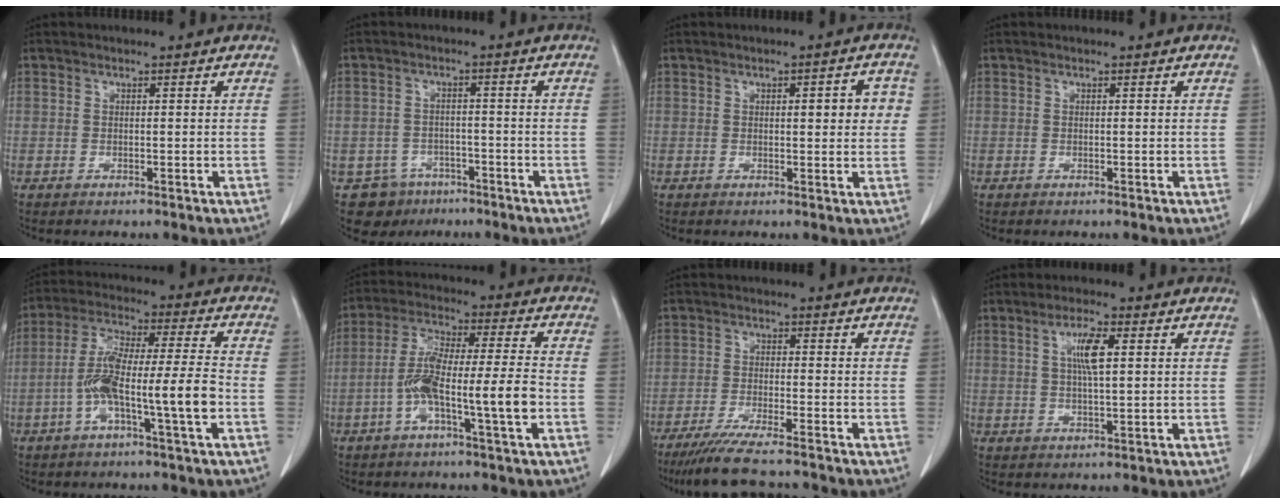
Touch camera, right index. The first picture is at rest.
{"total": 6.5, "force": [-4.0, 5.2, 0.2], "torque": [0.001, 0.011, -0.055]}
{"total": 4.1, "force": [0.8, 1.2, 3.9], "torque": [-0.047, 0.006, 0.008]}
{"total": 0.0}
{"total": 11.7, "force": [-3.4, 0.3, 11.1], "torque": [-0.216, 0.015, -0.064]}
{"total": 11.0, "force": [-3.2, 0.5, 10.5], "torque": [-0.204, 0.014, -0.061]}
{"total": 9.9, "force": [-8.6, 0.3, 4.9], "torque": [-0.076, -0.028, -0.139]}
{"total": 5.0, "force": [1.4, 0.7, 4.7], "torque": [-0.089, 0.001, 0.027]}